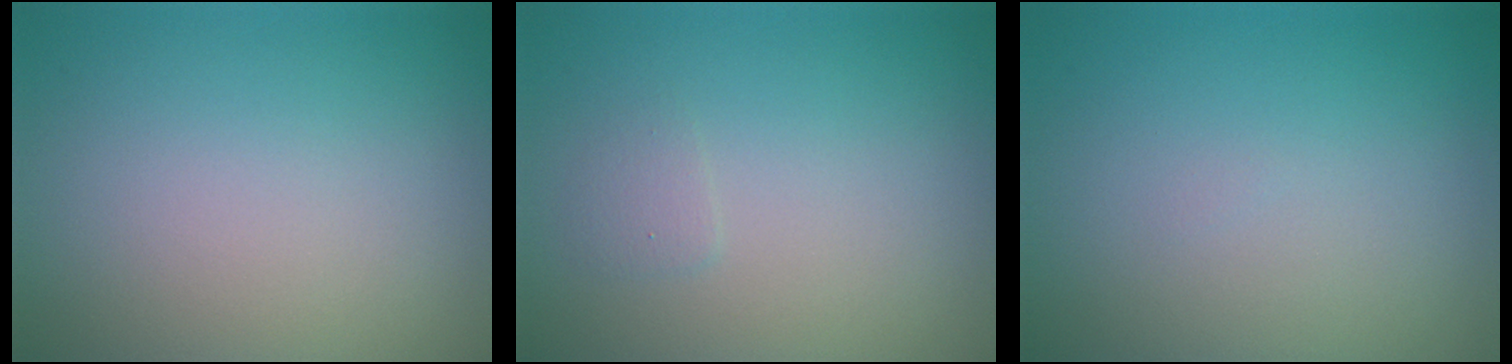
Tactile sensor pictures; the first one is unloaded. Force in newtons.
{"total": 0.7, "press": 0.7, "slide": 0.1}
{"total": 0.0}